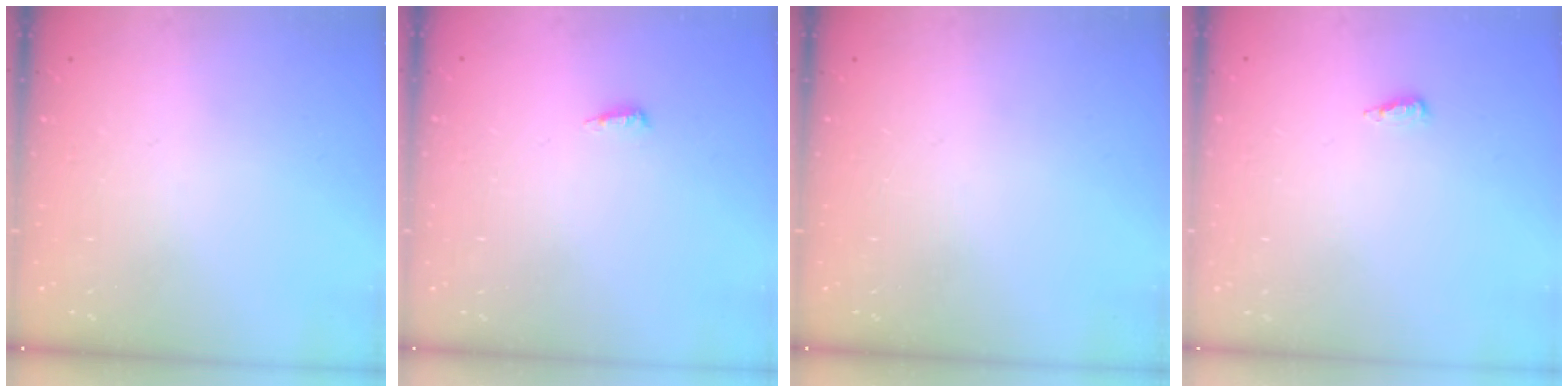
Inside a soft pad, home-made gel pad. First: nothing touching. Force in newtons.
{"total": 4.6, "press": 4.5, "slide": 0.9}
{"total": 0.0}
{"total": 4.3, "press": 4.2, "slide": 0.9}